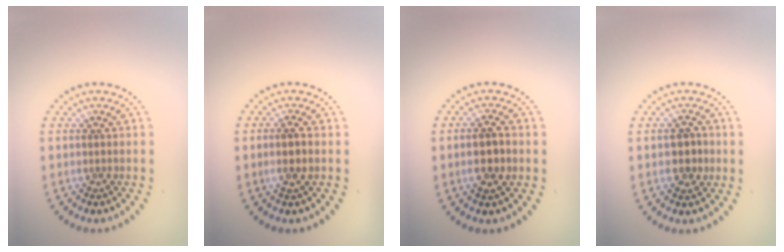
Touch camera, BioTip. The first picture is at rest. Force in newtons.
{"total": 1.5, "press": 1.3, "slide": 0.7}
{"total": 2.8, "press": 2.8, "slide": 0.5}
{"total": 2.3, "press": 2.3, "slide": 0.2}